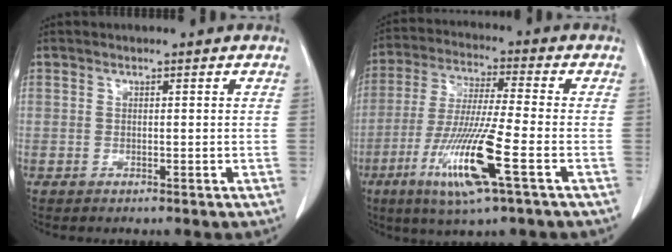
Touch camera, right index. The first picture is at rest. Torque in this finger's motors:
{"motor_torque": [1.82, -0.31, 0.97, 0.19]}